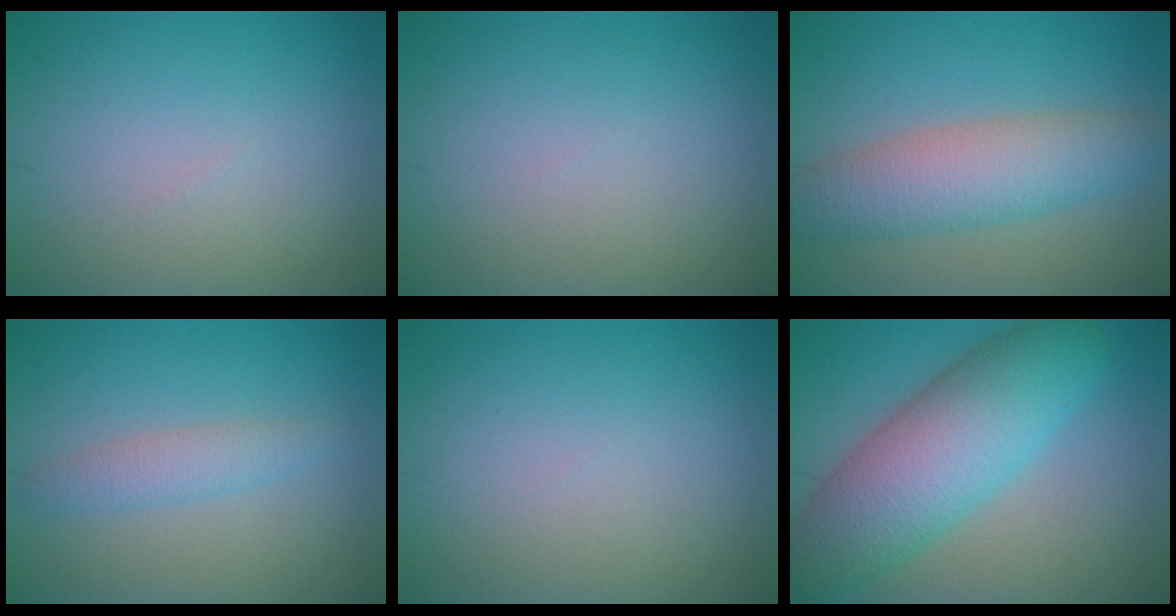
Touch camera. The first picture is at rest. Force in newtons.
{"total": 0.0}
{"total": 6.0, "press": 6.0, "slide": 0.1}
{"total": 2.1, "press": 2.1, "slide": 0.1}
{"total": 0.0}
{"total": 10.0, "press": 10.0, "slide": 0.3}